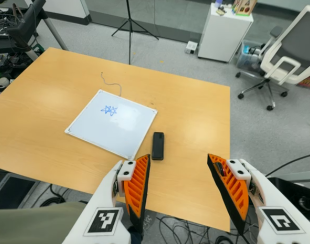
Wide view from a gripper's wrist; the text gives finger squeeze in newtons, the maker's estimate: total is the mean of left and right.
{"total": 0.0}